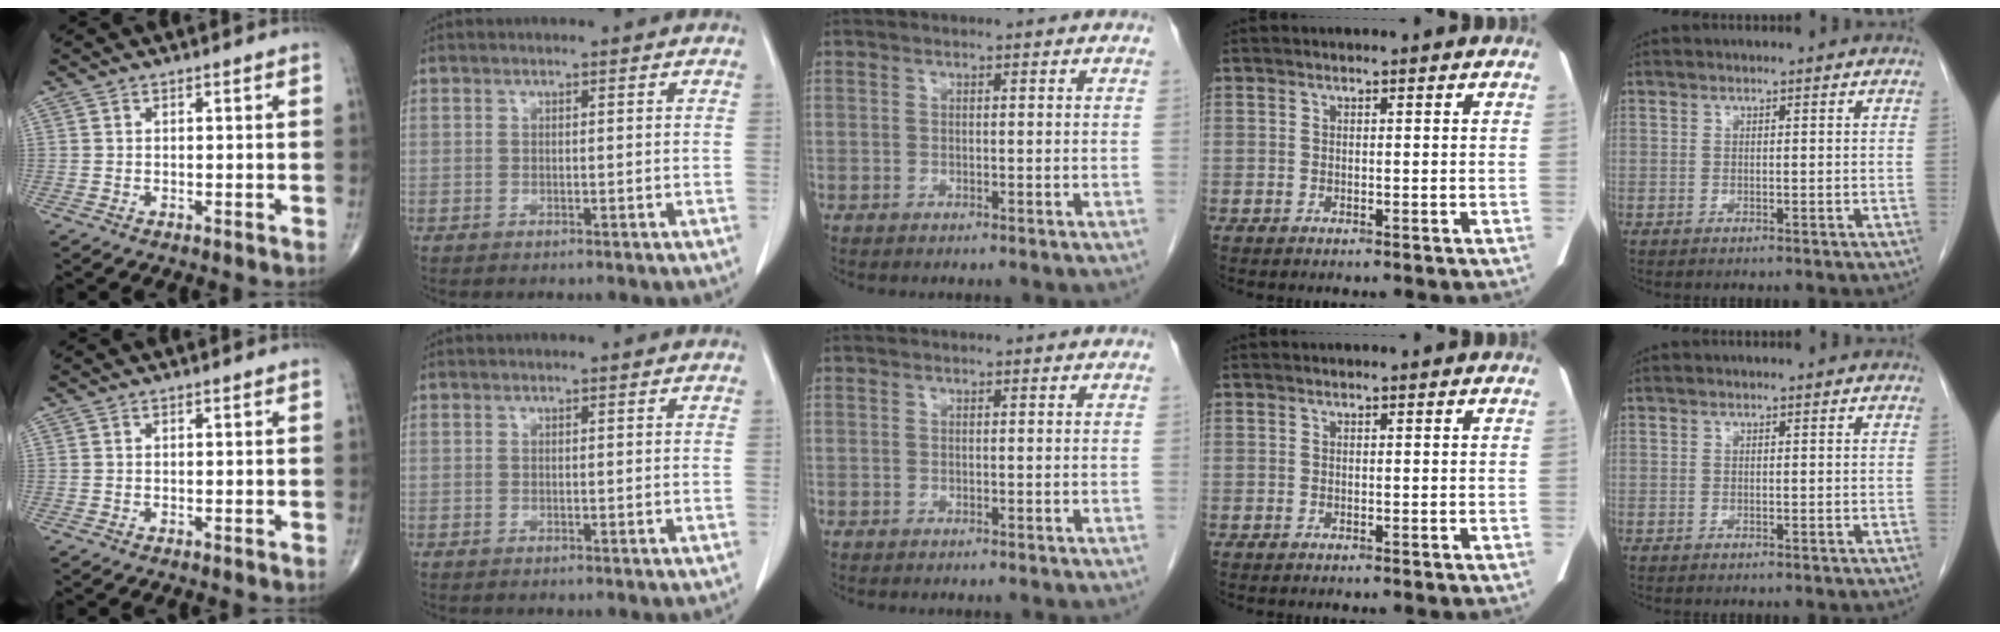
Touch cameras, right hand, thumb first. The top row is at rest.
{}